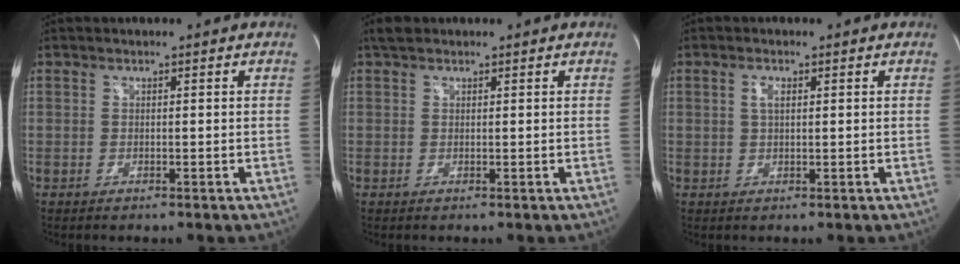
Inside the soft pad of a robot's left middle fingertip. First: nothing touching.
{"total": 1.6, "force": [1.3, 0.8, 0.6], "torque": [-0.014, 0.015, 0.023]}
{"total": 1.7, "force": [0.6, 0.5, 1.5], "torque": [-0.031, 0.002, 0.012]}